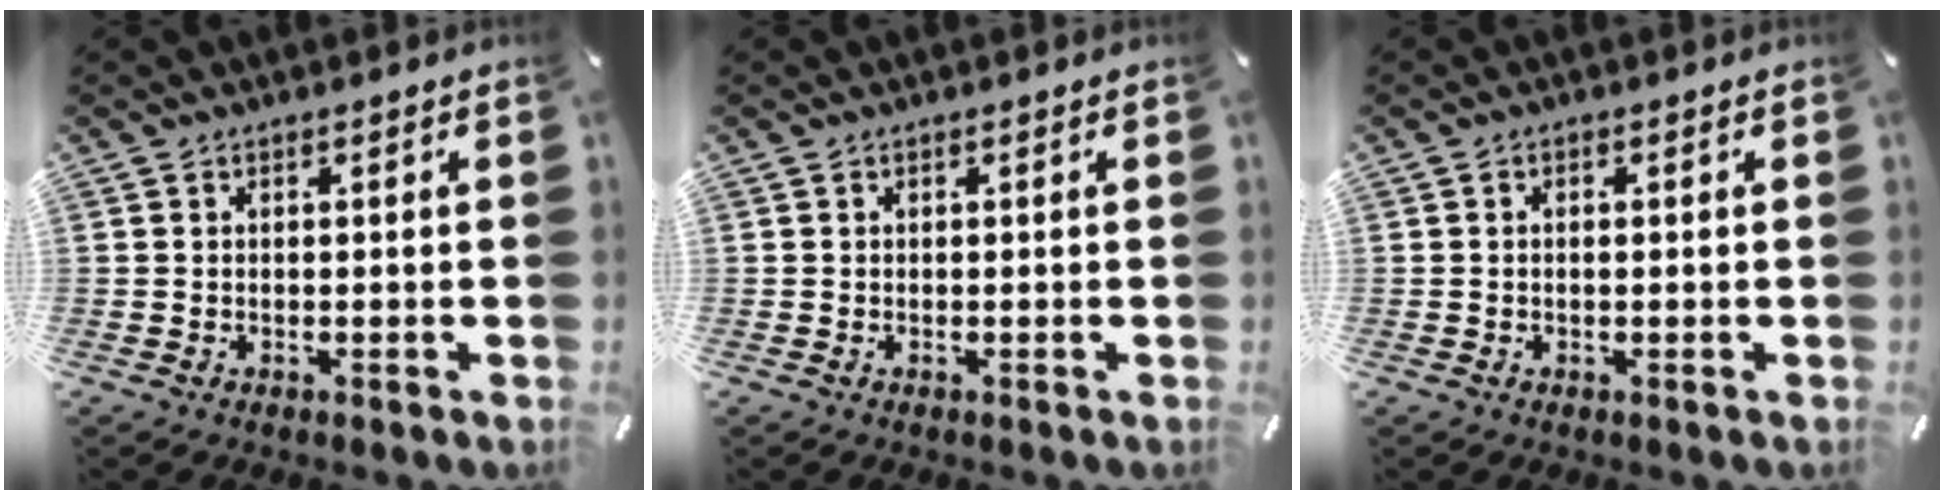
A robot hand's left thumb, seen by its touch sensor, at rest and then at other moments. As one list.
[{"total": 0.0}, {"total": 0.8, "force": [-0.1, 0.4, 0.7], "torque": [-0.014, 0.000, -0.002]}]